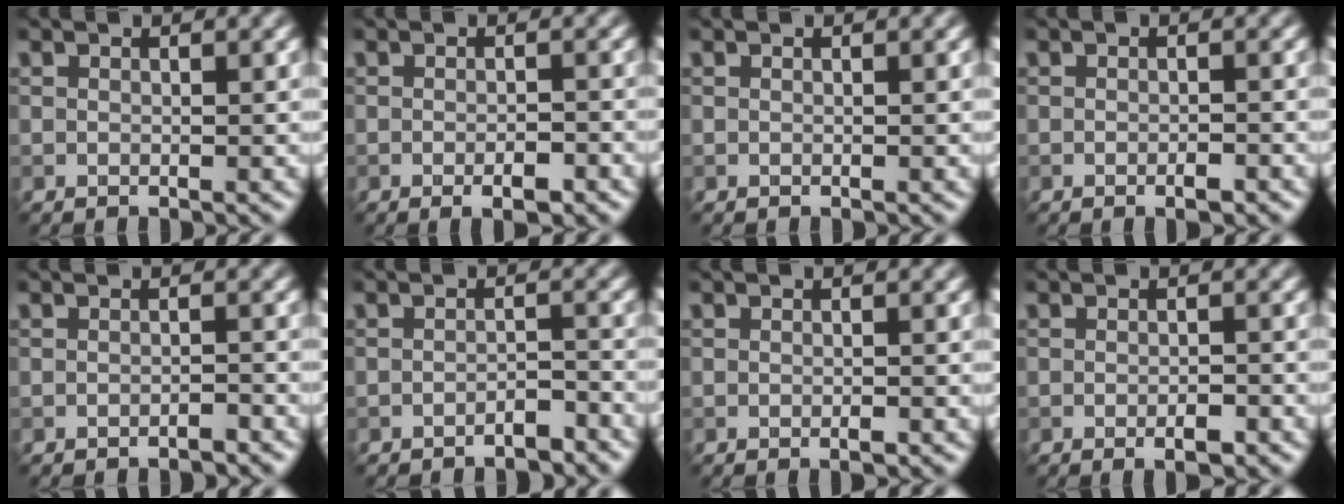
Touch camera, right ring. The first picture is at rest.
{"total": 2.3, "force": [-1.0, 0.5, 2.0], "torque": [-0.027, -0.003, -0.015]}
{"total": 0.0}
{"total": 1.4, "force": [-0.7, 0.3, 1.2], "torque": [-0.017, -0.003, -0.012]}
{"total": 1.1, "force": [-0.9, 0.1, 0.5], "torque": [-0.003, 0.003, -0.017]}
{"total": 2.0, "force": [-1.6, 0.4, 1.0], "torque": [-0.010, 0.007, -0.027]}
{"total": 0.9, "force": [-0.4, 0.1, 0.7], "torque": [-0.010, -0.001, -0.006]}
{"total": 1.9, "force": [-0.9, 0.4, 1.7], "torque": [-0.021, -0.002, -0.014]}